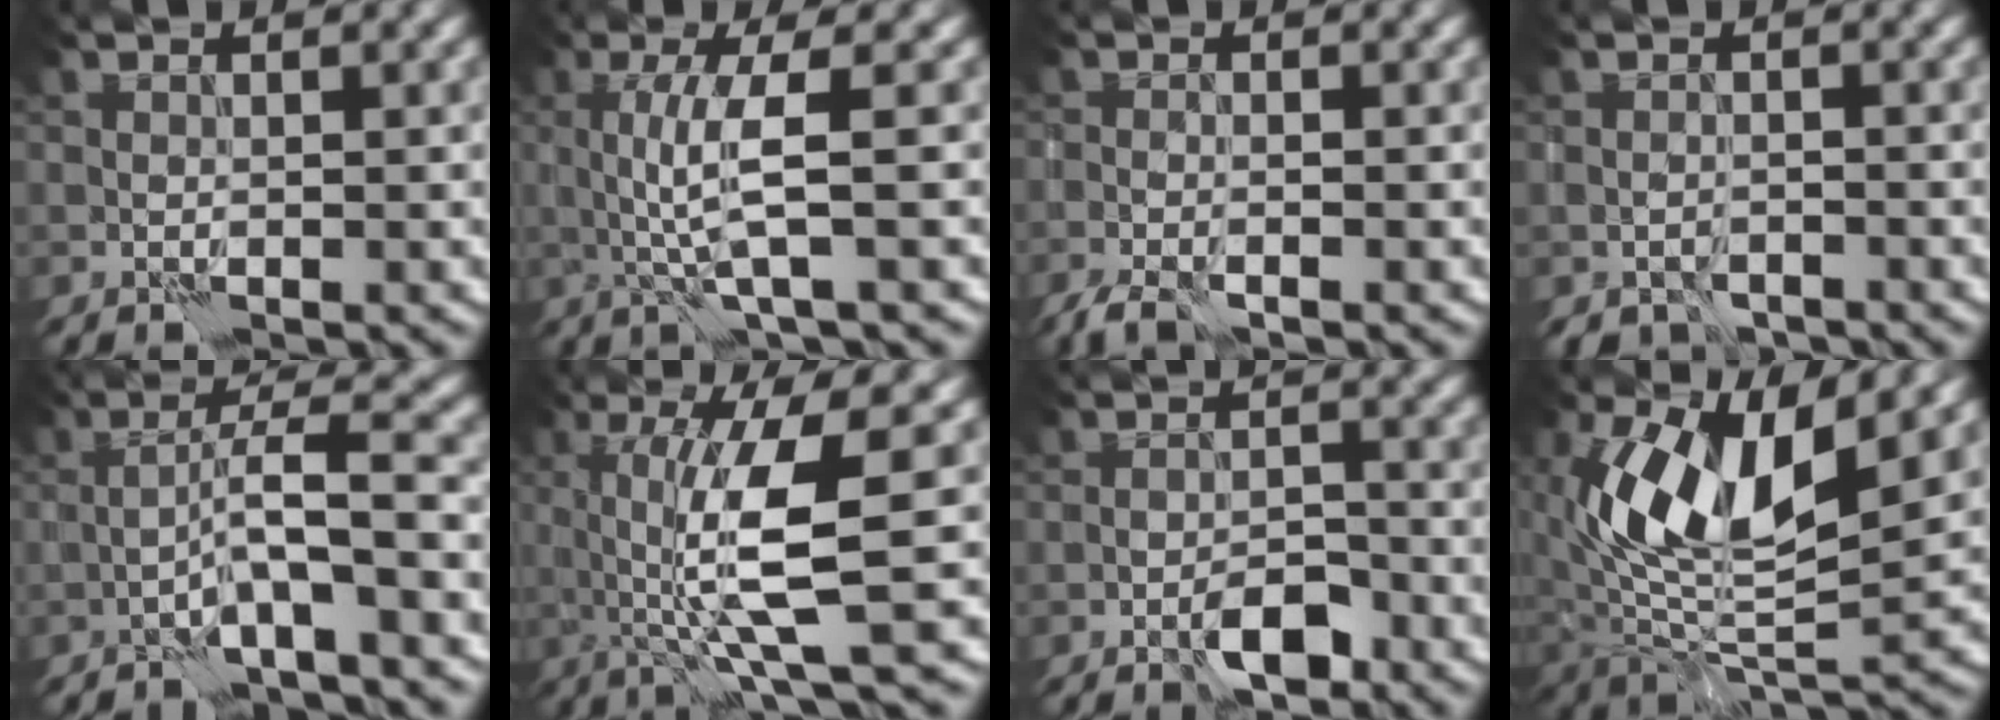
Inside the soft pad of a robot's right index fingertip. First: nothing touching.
{"total": 3.5, "force": [0.9, -0.2, 3.4], "torque": [-0.072, -0.003, 0.021]}
{"total": 2.3, "force": [-1.9, 0.4, 1.2], "torque": [-0.025, -0.006, -0.042]}
{"total": 1.8, "force": [-1.6, 0.7, 0.1], "torque": [0.000, -0.001, -0.028]}
{"total": 3.6, "force": [-1.5, -0.6, 3.3], "torque": [-0.053, 0.022, -0.026]}
{"total": 7.3, "force": [1.4, 0.9, 7.1], "torque": [-0.108, -0.008, 0.030]}
{"total": 2.8, "force": [-1.9, 0.8, 1.9], "torque": [-0.023, 0.007, -0.030]}
{"total": 9.2, "force": [3.5, 3.9, 7.6], "torque": [-0.153, -0.010, 0.065]}